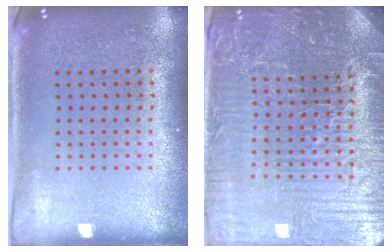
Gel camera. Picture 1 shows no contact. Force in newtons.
{"total": 5.9, "press": 5.4, "slide": 2.4}